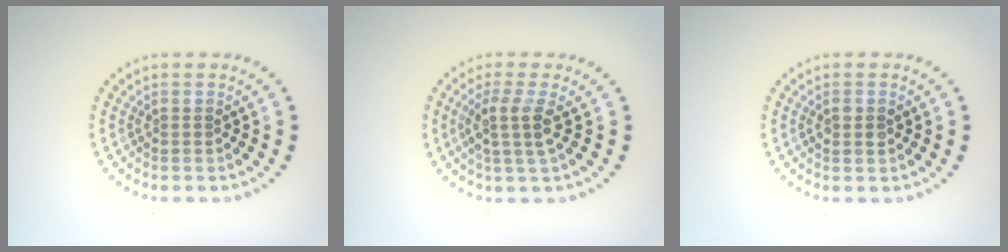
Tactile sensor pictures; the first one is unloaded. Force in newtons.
{"total": 2.7, "press": 2.2, "slide": 1.6}
{"total": 1.0, "press": 1.0, "slide": 0.1}